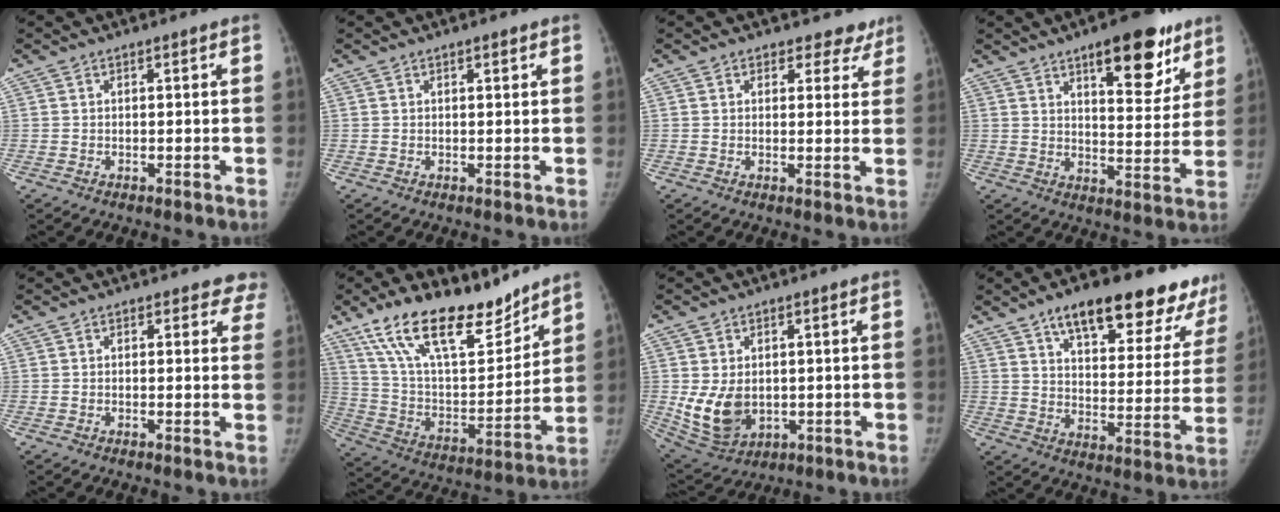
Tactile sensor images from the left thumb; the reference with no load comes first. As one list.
[{"total": 0.9, "force": [0.6, 0.3, 0.6], "torque": [-0.005, -0.001, 0.010]}, {"total": 5.0, "force": [3.9, 3.1, 0.2], "torque": [0.040, -0.022, 0.036]}, {"total": 15.2, "force": [9.2, 5.9, 10.6], "torque": [-0.094, -0.044, 0.130]}, {"total": 4.4, "force": [3.8, 2.2, 0.3], "torque": [0.043, -0.014, 0.016]}, {"total": 22.4, "force": [16.5, 8.7, 12.4], "torque": [-0.180, -0.070, 0.292]}, {"total": 9.6, "force": [-0.4, 7.0, 6.5], "torque": [-0.102, -0.015, 0.016]}, {"total": 23.9, "force": [16.6, 8.9, 14.7], "torque": [-0.155, -0.059, 0.226]}]